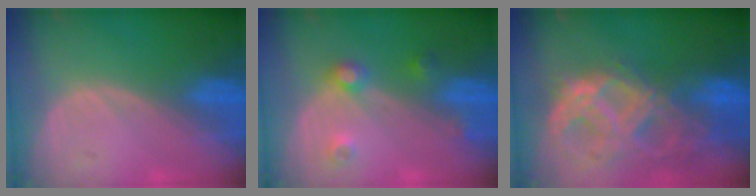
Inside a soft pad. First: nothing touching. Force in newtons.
{"total": 3.7, "press": 3.4, "slide": 1.4}
{"total": 11.3, "press": 9.5, "slide": 6.0}